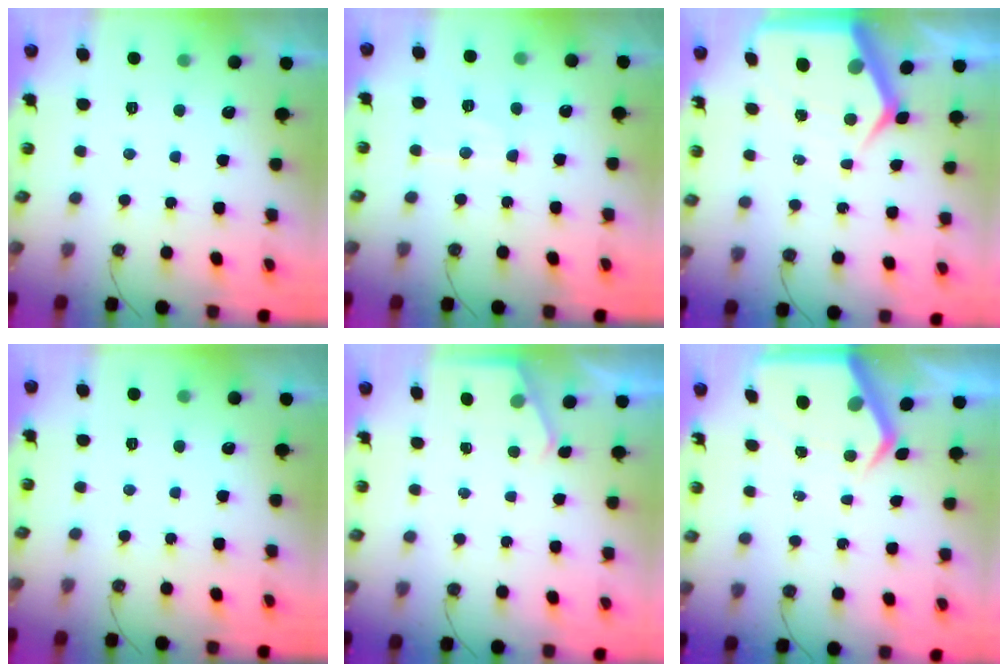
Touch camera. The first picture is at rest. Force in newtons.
{"total": 10.5, "press": 10.5, "slide": 1.0}
{"total": 8.8, "press": 8.8, "slide": 0.8}
{"total": 0.0}
{"total": 2.4, "press": 2.4, "slide": 0.4}
{"total": 6.2, "press": 6.2, "slide": 0.6}